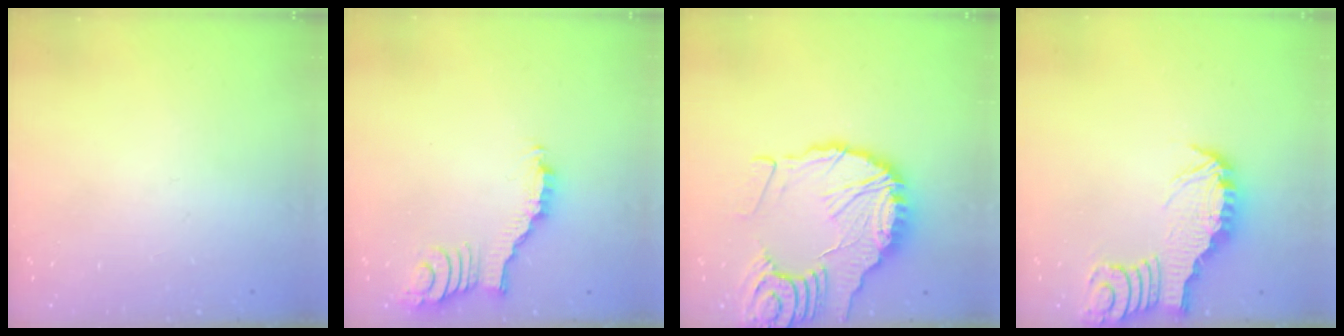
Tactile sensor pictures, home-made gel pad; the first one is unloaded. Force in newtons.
{"total": 2.7, "press": 2.7, "slide": 0.3}
{"total": 15.8, "press": 15.7, "slide": 2.0}
{"total": 2.7, "press": 2.7, "slide": 0.3}